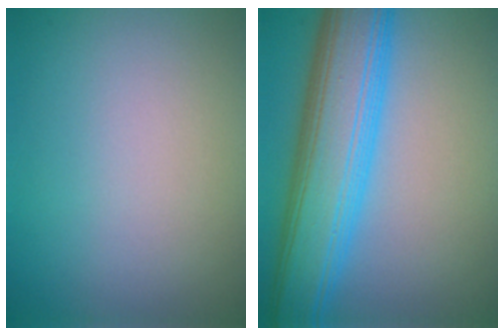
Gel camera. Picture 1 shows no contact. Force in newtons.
{"total": 9.7, "press": 9.7, "slide": 0.1}